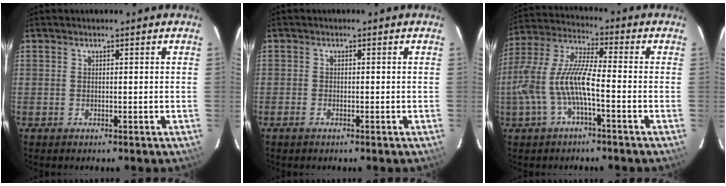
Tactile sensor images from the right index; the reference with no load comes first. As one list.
[{"total": 1.3, "force": [-1.0, 0.6, 0.6], "torque": [-0.015, -0.001, -0.021]}, {"total": 11.6, "force": [-3.4, 2.5, 10.8], "torque": [-0.232, 0.003, -0.062]}]